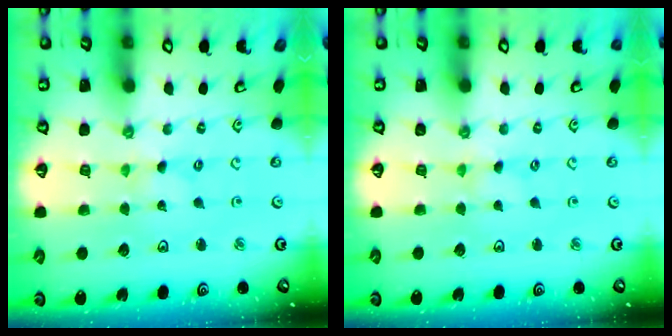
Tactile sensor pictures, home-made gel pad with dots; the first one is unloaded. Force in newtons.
{"total": 0.0}